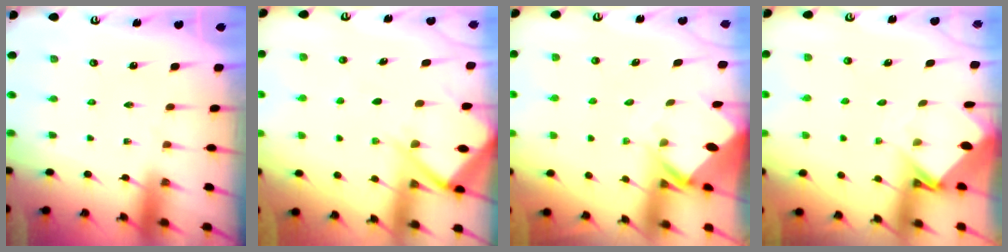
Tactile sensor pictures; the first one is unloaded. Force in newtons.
{"total": 8.5, "press": 8.5, "slide": 0.7}
{"total": 5.0, "press": 4.9, "slide": 0.3}
{"total": 3.9, "press": 3.9, "slide": 0.1}